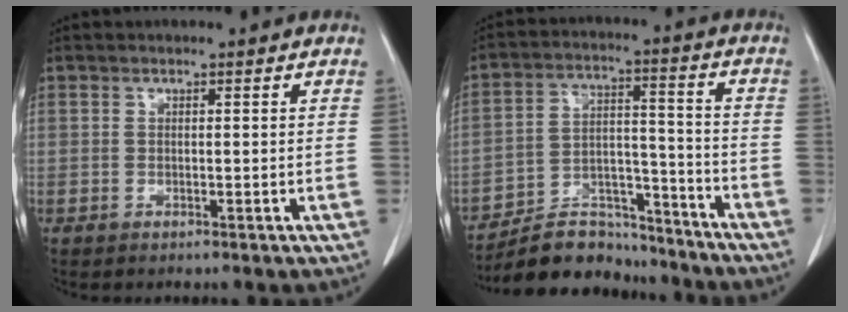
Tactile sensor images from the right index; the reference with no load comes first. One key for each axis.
{"total": 12.1, "fx": -11.3, "fy": 4.1, "fz": 1.5, "tx": -0.019, "ty": 0.044, "tz": -0.189}